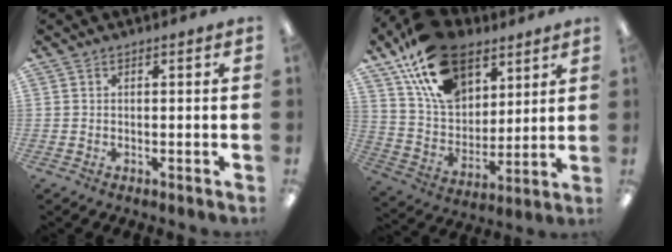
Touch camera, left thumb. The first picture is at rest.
{"total": 20.1, "force": [12.5, 12.6, 9.5], "torque": [-0.168, -0.054, 0.231]}